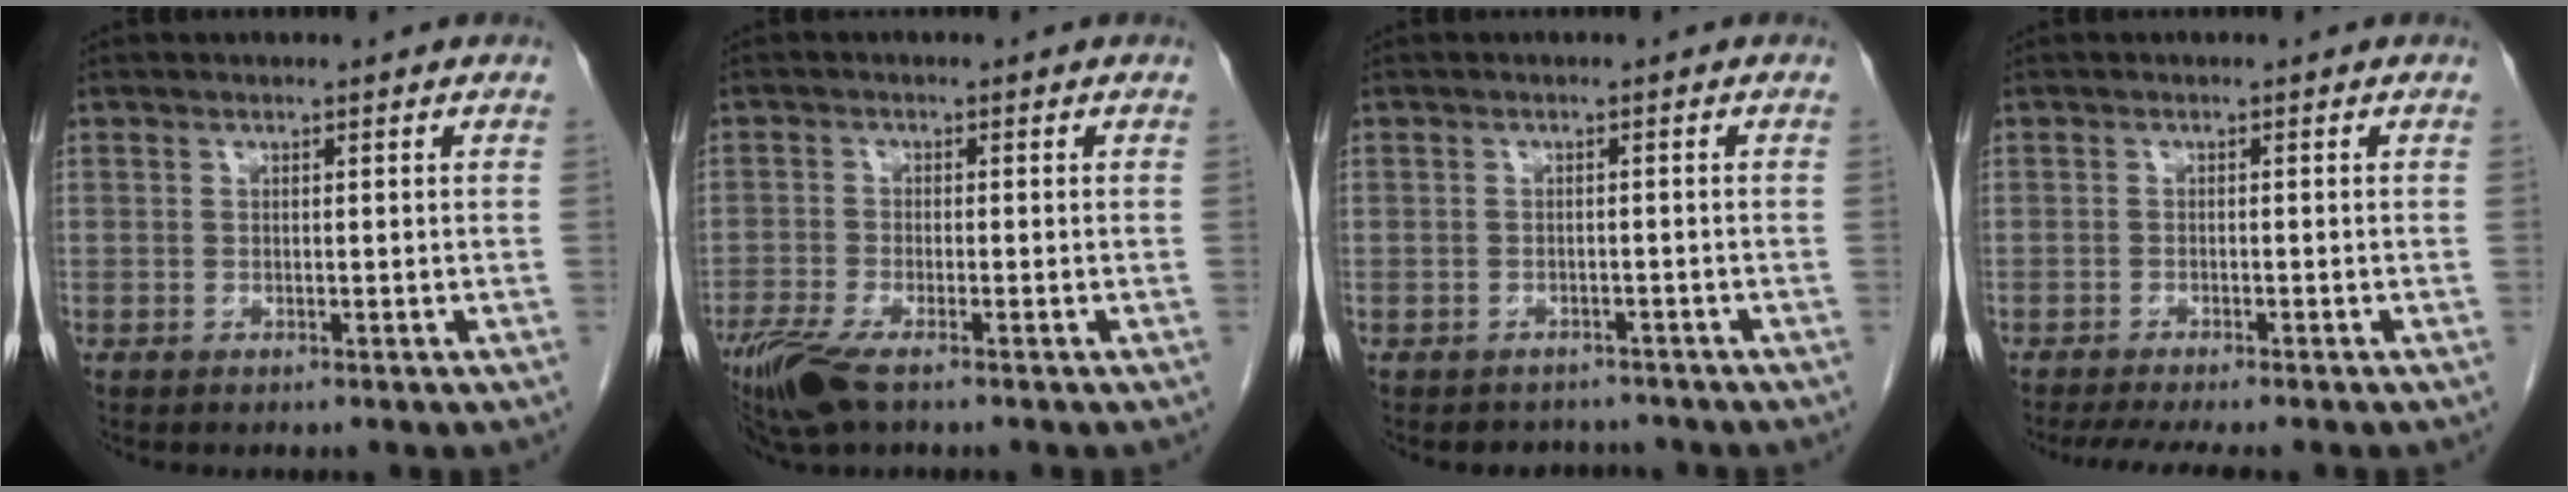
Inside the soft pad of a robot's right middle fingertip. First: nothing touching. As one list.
[{"total": 6.9, "force": [-4.7, 1.5, 4.8], "torque": [-0.096, -0.018, -0.089]}, {"total": 3.0, "force": [-2.7, 1.3, -0.4], "torque": [0.001, 0.006, -0.040]}, {"total": 6.5, "force": [-5.5, 0.5, 3.5], "torque": [-0.045, -0.012, -0.085]}]